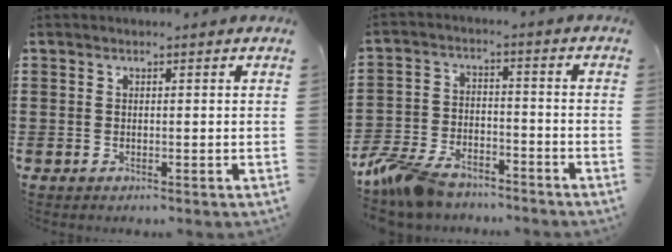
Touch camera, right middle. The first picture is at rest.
{"total": 7.9, "force": [-7.0, 2.3, 2.9], "torque": [-0.082, 0.005, -0.140]}